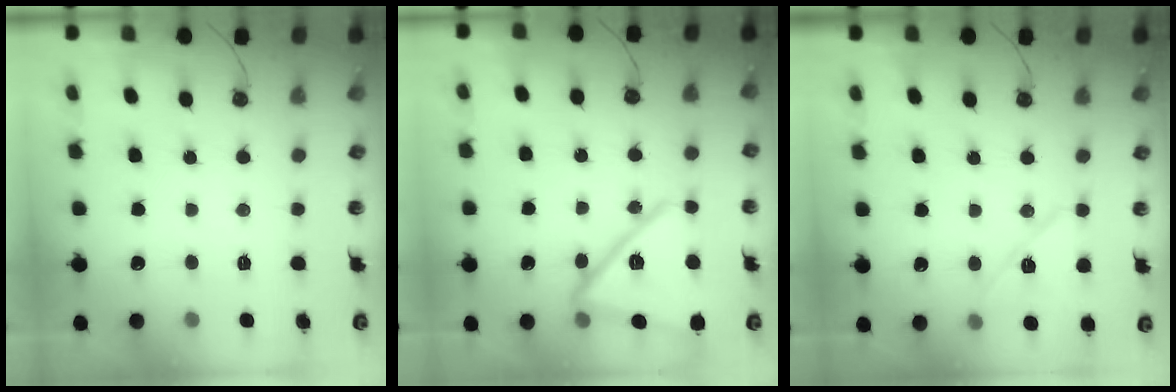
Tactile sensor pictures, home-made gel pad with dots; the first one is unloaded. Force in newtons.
{"total": 17.8, "press": 17.7, "slide": 2.1}
{"total": 10.4, "press": 10.3, "slide": 1.1}